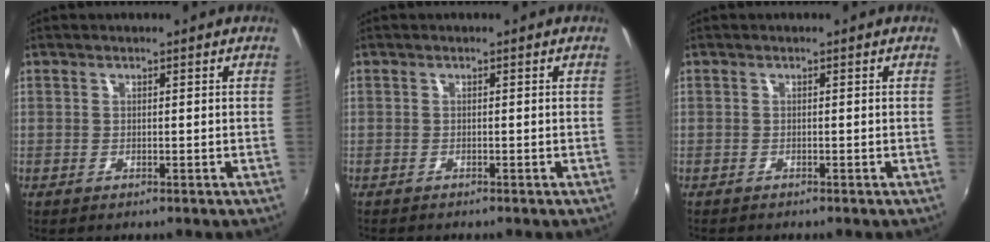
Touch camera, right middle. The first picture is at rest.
{"total": 0.6, "force": [-0.6, -0.1, 0.2], "torque": [-0.002, -0.006, -0.010]}
{"total": 0.5, "force": [-0.5, -0.1, 0.1], "torque": [0.000, -0.004, -0.009]}